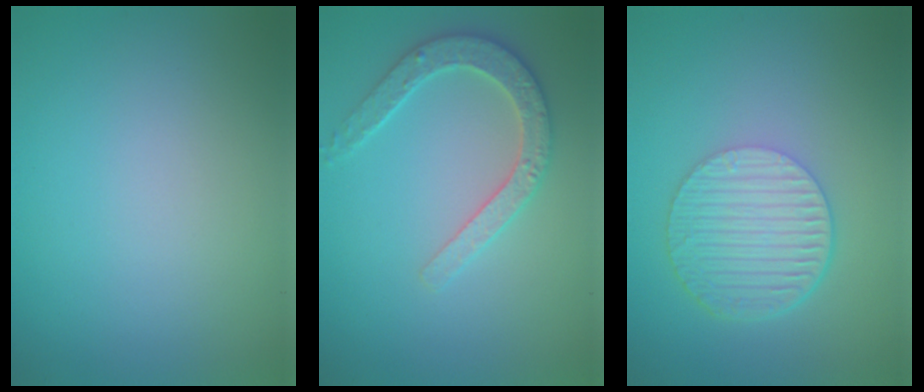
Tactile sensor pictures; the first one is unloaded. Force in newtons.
{"total": 3.3, "press": 3.2, "slide": 0.8}
{"total": 6.1, "press": 4.1, "slide": 4.5}